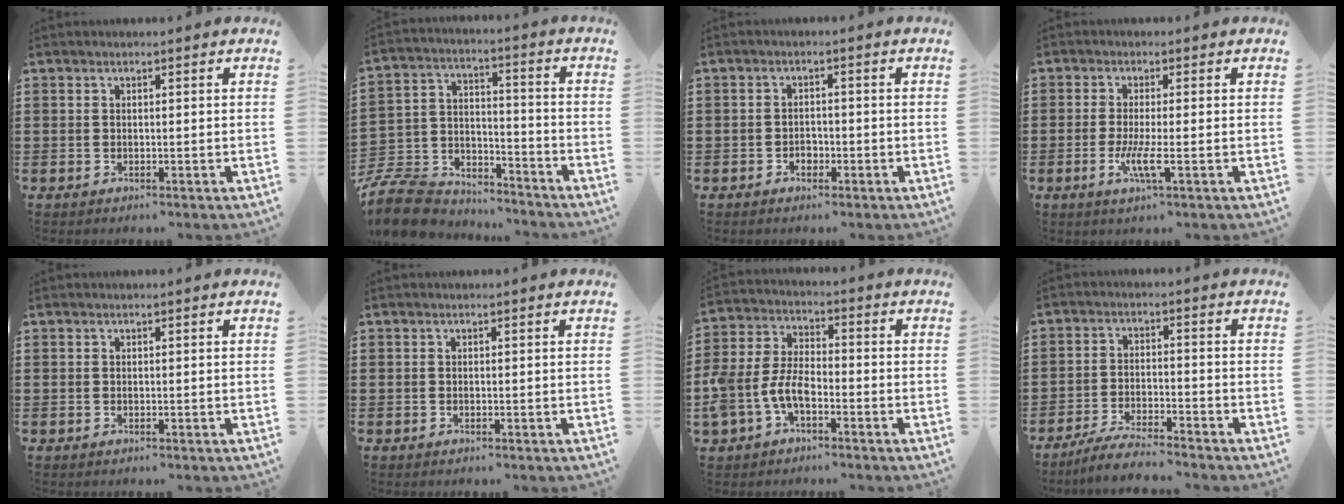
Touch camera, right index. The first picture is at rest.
{"total": 10.4, "force": [-9.6, 3.0, 2.4], "torque": [-0.068, 0.020, -0.192]}
{"total": 1.7, "force": [-0.9, 1.2, 0.8], "torque": [-0.020, 0.000, -0.019]}
{"total": 4.3, "force": [-1.4, 0.1, 4.1], "torque": [-0.082, -0.014, -0.029]}
{"total": 0.0}
{"total": 0.0}
{"total": 6.2, "force": [-2.9, 3.5, 4.1], "torque": [-0.117, -0.001, -0.066]}
{"total": 4.7, "force": [-4.4, -0.1, 1.5], "torque": [-0.039, -0.007, -0.090]}